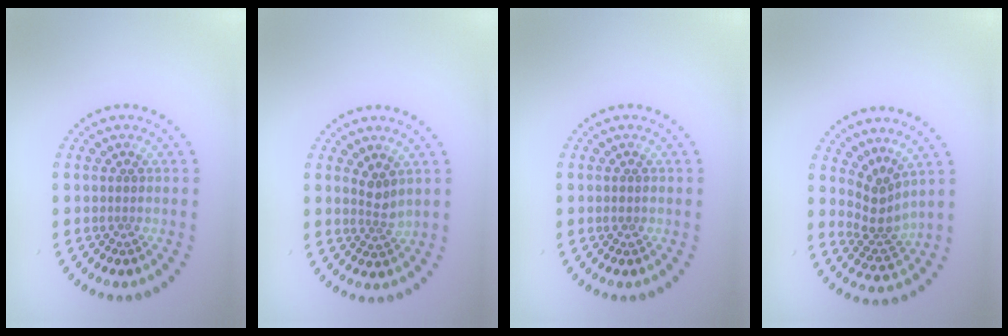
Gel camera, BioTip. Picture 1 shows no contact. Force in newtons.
{"total": 1.8, "press": 1.4, "slide": 1.2}
{"total": 0.7, "press": 0.7, "slide": 0.0}
{"total": 2.9, "press": 1.9, "slide": 2.2}